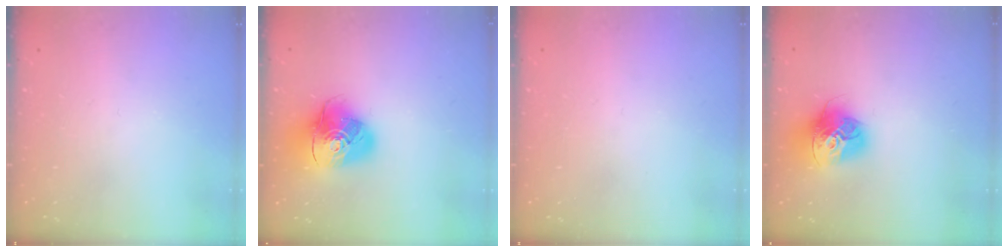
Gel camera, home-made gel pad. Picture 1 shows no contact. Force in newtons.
{"total": 16.0, "press": 15.9, "slide": 1.8}
{"total": 0.7, "press": 0.7, "slide": 0.3}
{"total": 15.9, "press": 15.8, "slide": 1.7}